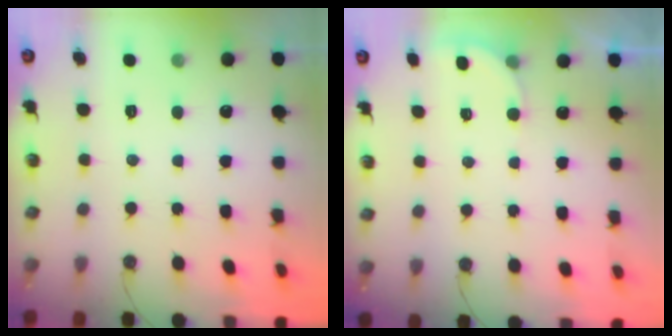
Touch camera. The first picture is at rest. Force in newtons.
{"total": 3.5, "press": 3.5, "slide": 0.6}